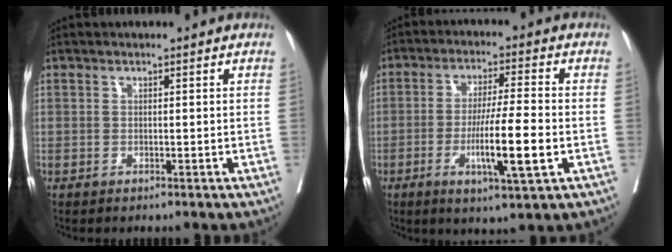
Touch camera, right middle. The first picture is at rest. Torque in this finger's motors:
{"motor_torque": [1.30, -0.84, 0.30, 0.12]}